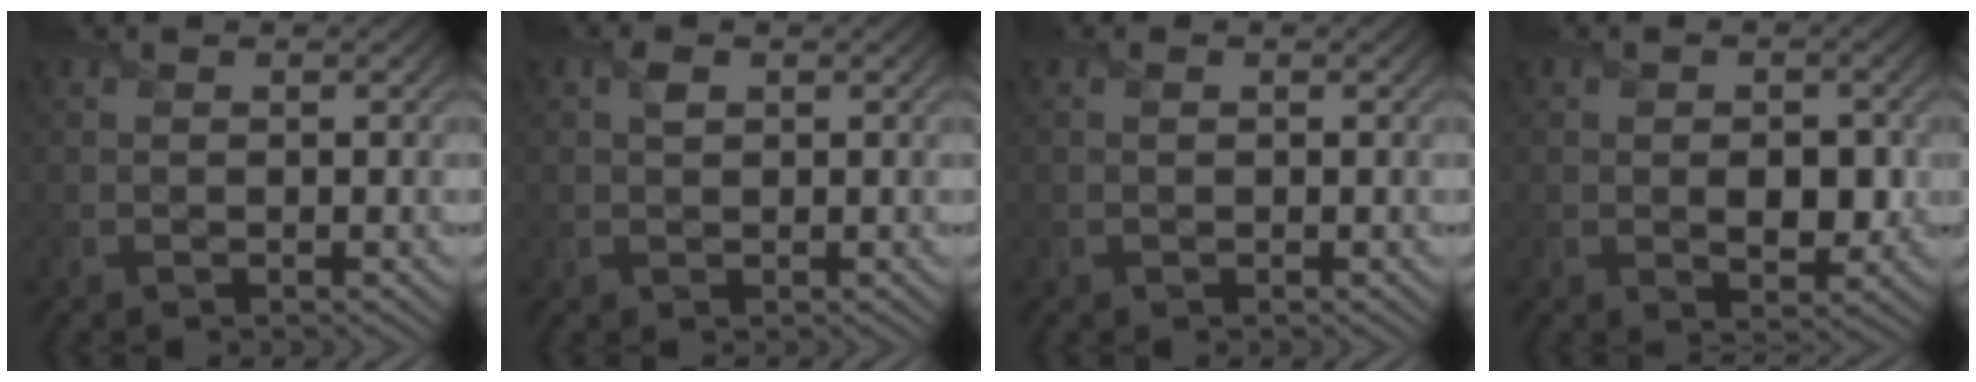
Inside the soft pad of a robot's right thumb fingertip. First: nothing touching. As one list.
[{"total": 1.3, "force": [0.6, 0.8, 0.8], "torque": [-0.018, 0.005, 0.009]}, {"total": 0.0}, {"total": 3.8, "force": [-0.4, 2.4, 3.0], "torque": [-0.050, -0.009, -0.006]}]